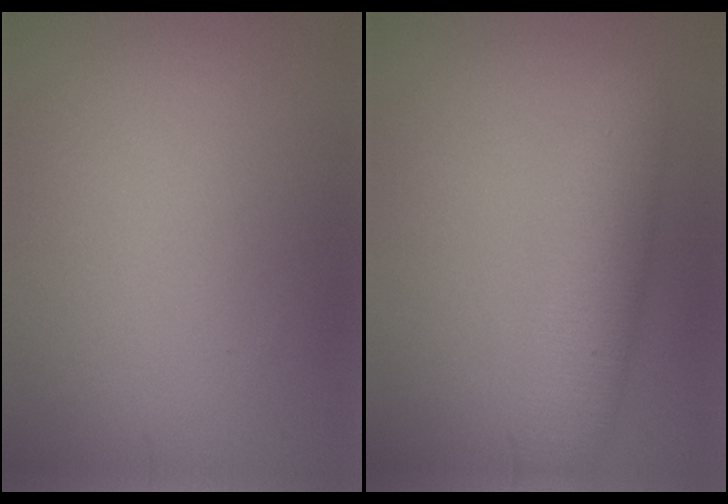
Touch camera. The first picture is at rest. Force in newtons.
{"total": 4.1, "press": 4.1, "slide": 0.2}